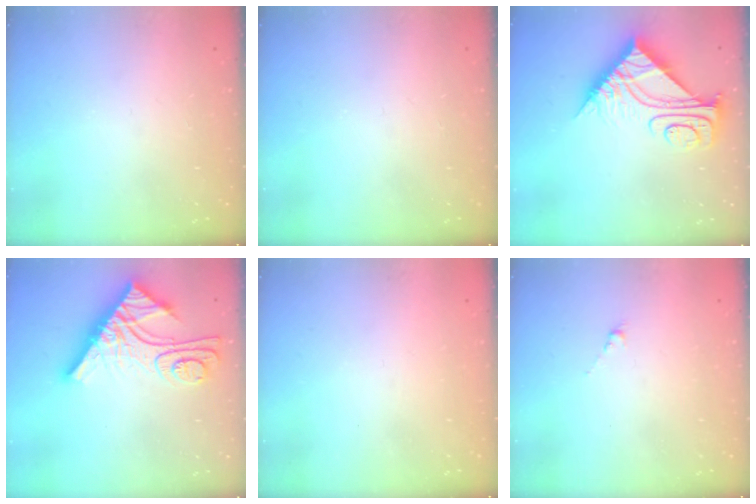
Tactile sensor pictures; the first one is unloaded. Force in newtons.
{"total": 0.0}
{"total": 9.9, "press": 9.9, "slide": 0.9}
{"total": 14.7, "press": 14.6, "slide": 1.2}
{"total": 0.9, "press": 0.8, "slide": 0.3}
{"total": 0.0}